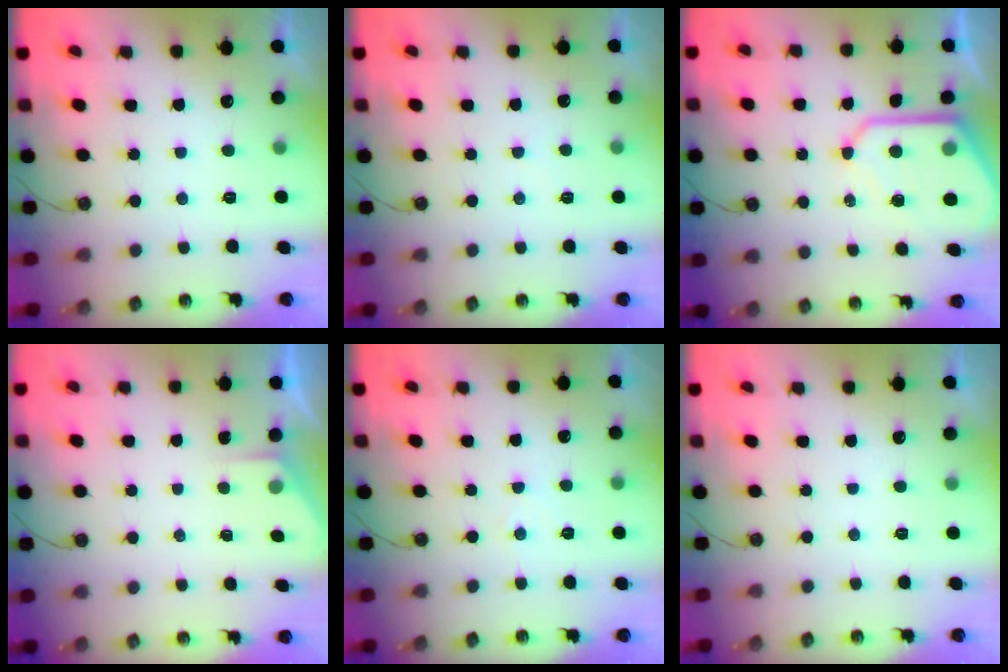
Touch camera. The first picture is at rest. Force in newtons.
{"total": 1.5, "press": 1.5, "slide": 0.4}
{"total": 13.4, "press": 13.4, "slide": 1.3}
{"total": 1.8, "press": 1.7, "slide": 0.3}
{"total": 3.5, "press": 3.5, "slide": 0.5}
{"total": 0.0}